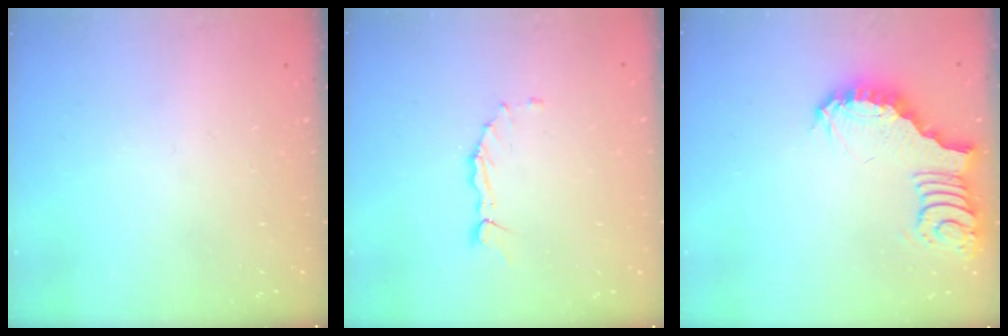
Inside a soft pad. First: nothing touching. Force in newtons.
{"total": 1.6, "press": 1.5, "slide": 0.2}
{"total": 3.6, "press": 3.6, "slide": 0.6}